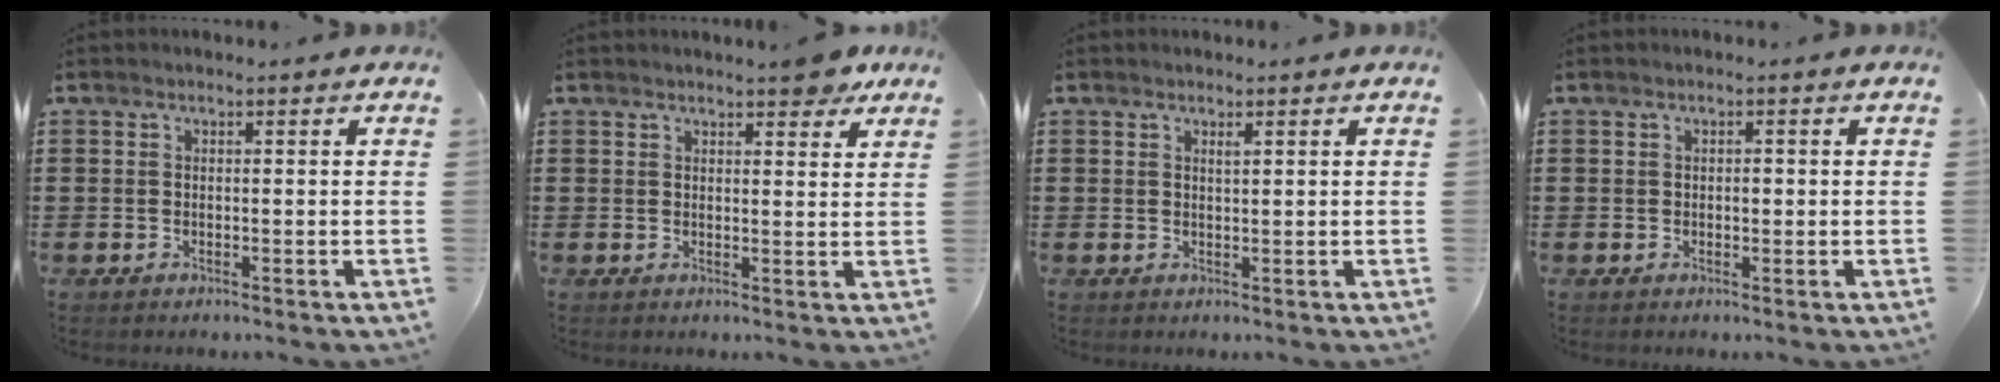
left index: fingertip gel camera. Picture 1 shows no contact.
{"total": 4.2, "force": [3.5, 1.1, 2.0], "torque": [-0.023, -0.009, 0.060]}
{"total": 1.0, "force": [0.6, 0.2, 0.8], "torque": [-0.016, 0.001, 0.011]}
{"total": 0.9, "force": [0.1, 0.5, 0.7], "torque": [-0.015, 0.003, 0.001]}